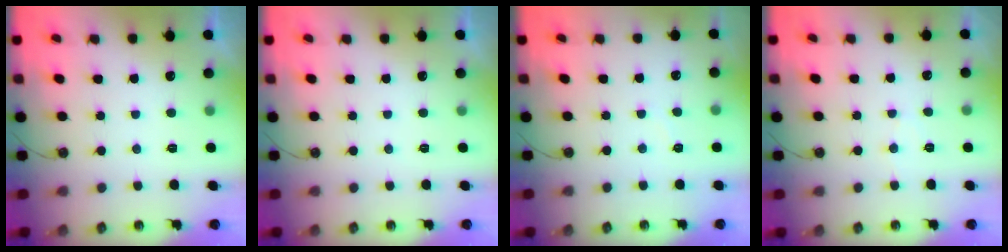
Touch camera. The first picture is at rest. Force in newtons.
{"total": 0.0}
{"total": 2.7, "press": 2.7, "slide": 0.4}
{"total": 5.3, "press": 5.2, "slide": 0.8}